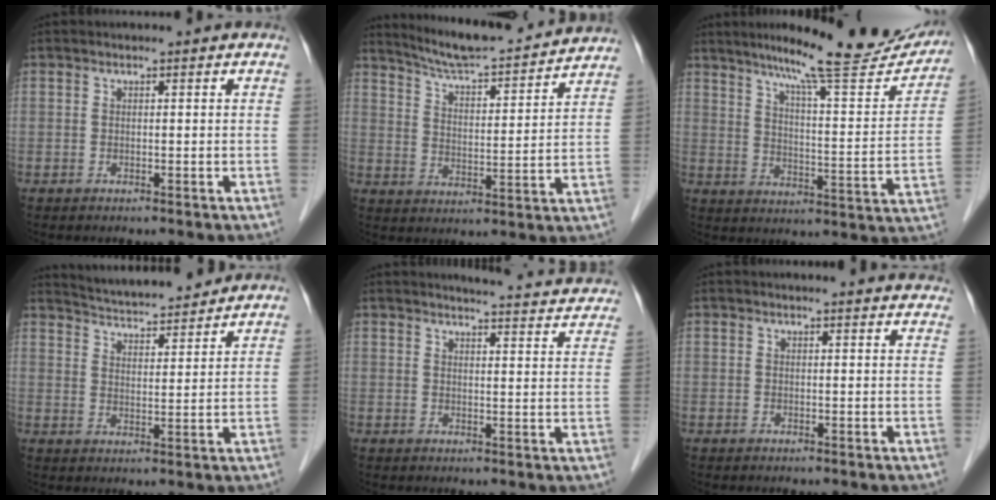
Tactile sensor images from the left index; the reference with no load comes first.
{"total": 16.5, "force": [15.5, 1.0, 5.5], "torque": [-0.091, 0.000, 0.225]}
{"total": 19.6, "force": [17.3, 1.3, 9.2], "torque": [-0.129, -0.039, 0.231]}
{"total": 11.3, "force": [10.7, 1.0, 3.4], "torque": [-0.061, 0.014, 0.166]}
{"total": 15.3, "force": [14.8, 1.0, 3.6], "torque": [-0.032, -0.040, 0.155]}
{"total": 7.5, "force": [7.2, 0.6, 2.0], "torque": [-0.014, 0.004, 0.059]}